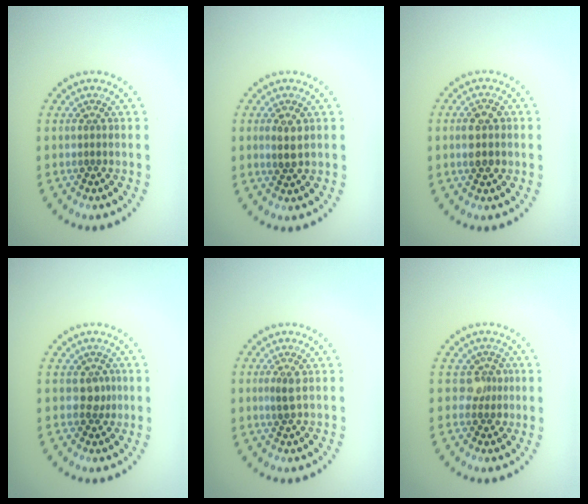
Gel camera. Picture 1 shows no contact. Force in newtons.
{"total": 2.0, "press": 1.8, "slide": 0.8}
{"total": 3.0, "press": 3.0, "slide": 0.0}
{"total": 1.4, "press": 1.1, "slide": 0.9}
{"total": 1.1, "press": 1.0, "slide": 0.5}
{"total": 1.8, "press": 1.4, "slide": 1.1}